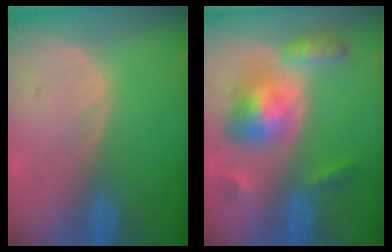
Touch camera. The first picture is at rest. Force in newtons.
{"total": 8.2, "press": 8.2, "slide": 0.5}